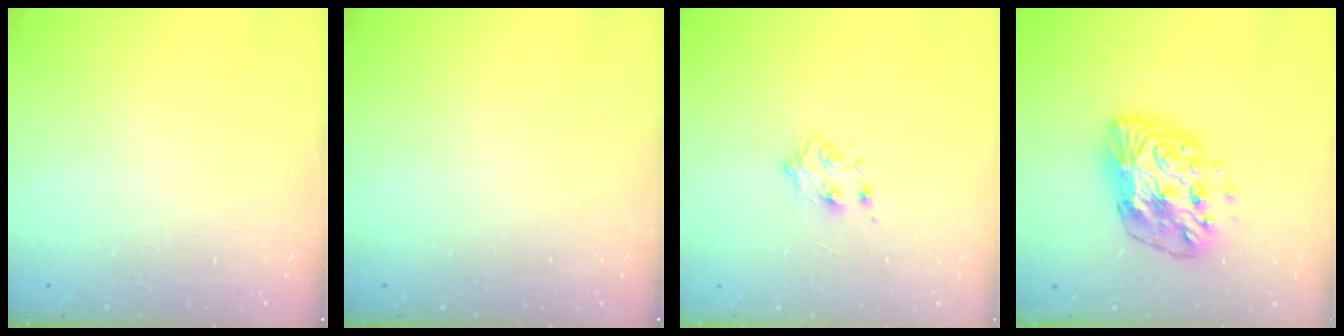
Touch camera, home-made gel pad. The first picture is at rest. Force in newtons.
{"total": 0.0}
{"total": 4.8, "press": 4.8, "slide": 0.4}
{"total": 12.2, "press": 12.1, "slide": 1.1}